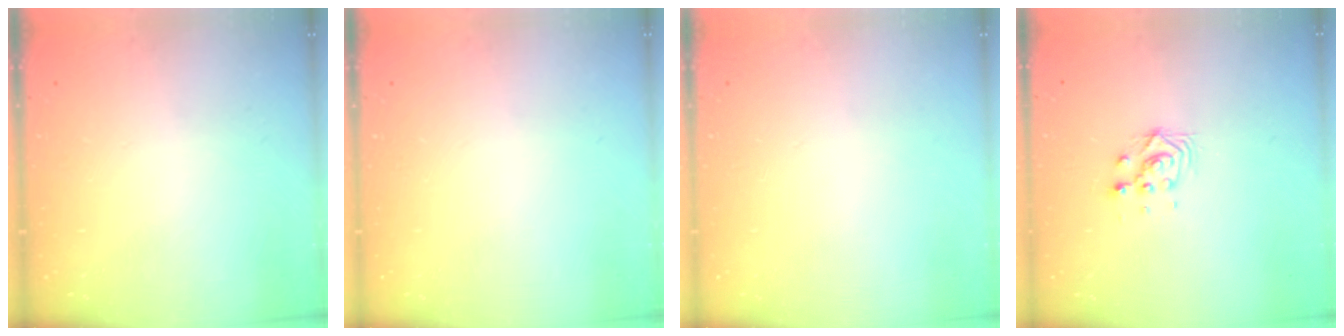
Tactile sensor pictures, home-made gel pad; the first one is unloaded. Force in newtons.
{"total": 0.0}
{"total": 0.0}
{"total": 4.8, "press": 4.8, "slide": 0.1}